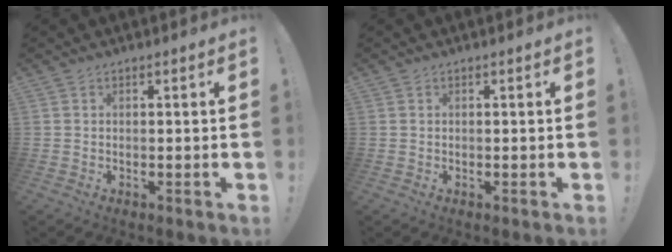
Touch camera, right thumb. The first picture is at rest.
{"total": 0.0}